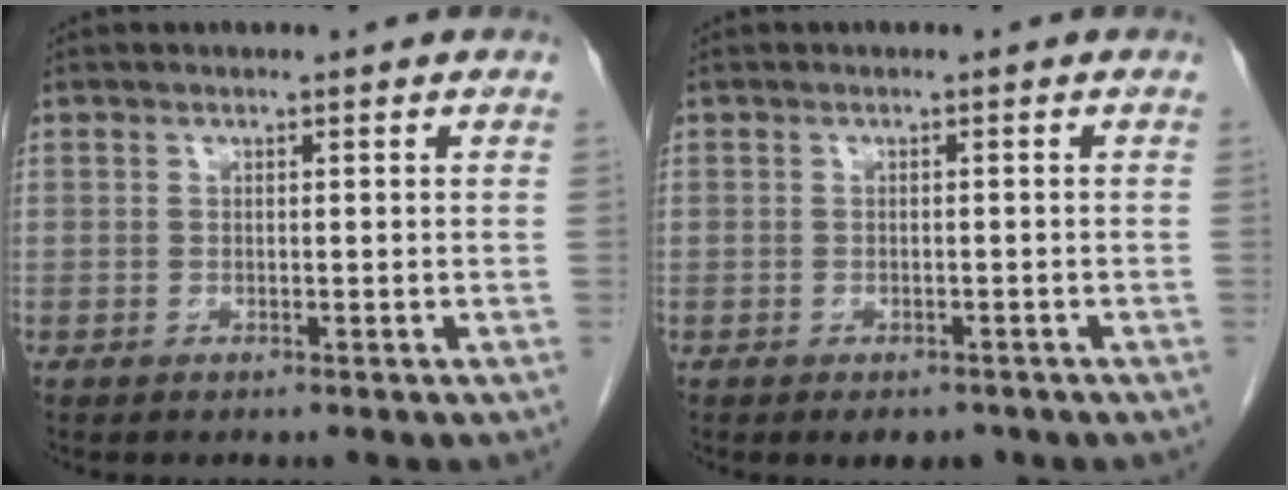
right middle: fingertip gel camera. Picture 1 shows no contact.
{"total": 2.9, "force": [-2.2, 1.5, 1.2], "torque": [-0.009, 0.000, -0.023]}